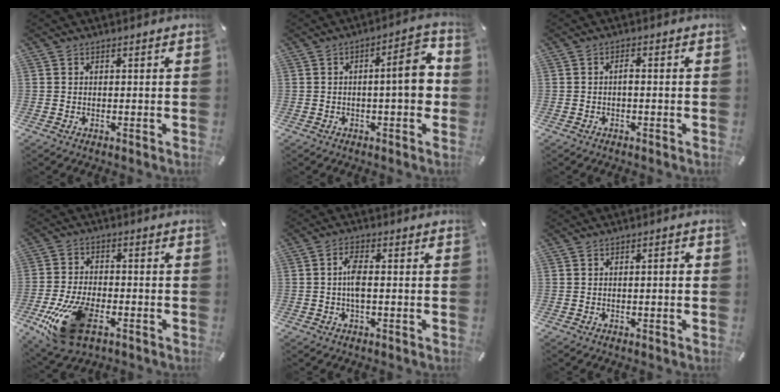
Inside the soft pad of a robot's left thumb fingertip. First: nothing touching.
{"total": 10.1, "force": [-0.4, 3.5, 9.4], "torque": [-0.112, 0.001, -0.014]}
{"total": 1.7, "force": [-0.6, 0.5, 1.5], "torque": [-0.028, 0.004, -0.011]}
{"total": 15.5, "force": [-6.7, 8.2, 11.3], "torque": [-0.235, 0.018, -0.111]}
{"total": 4.5, "force": [-0.5, 1.5, 4.3], "torque": [-0.086, 0.002, -0.012]}
{"total": 1.8, "force": [-0.2, 0.4, 1.8], "torque": [-0.031, 0.005, -0.005]}